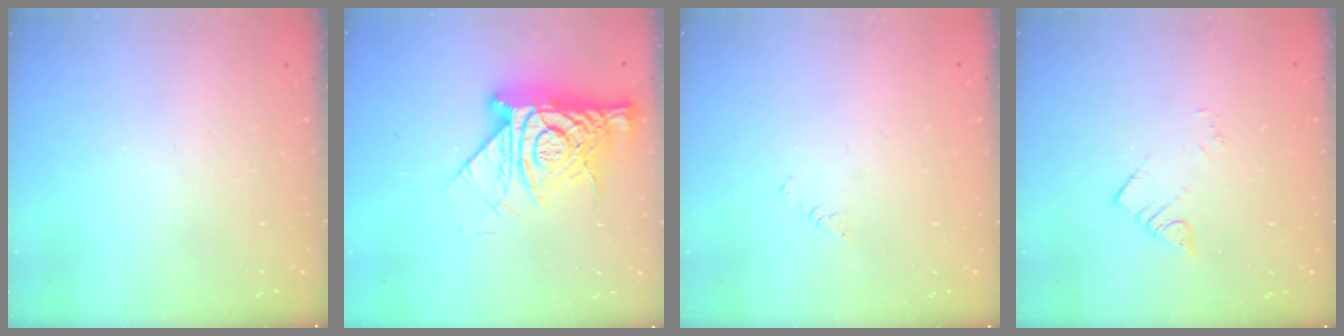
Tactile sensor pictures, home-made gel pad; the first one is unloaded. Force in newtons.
{"total": 15.0, "press": 15.0, "slide": 1.3}
{"total": 2.0, "press": 2.0, "slide": 0.3}
{"total": 3.6, "press": 3.5, "slide": 0.2}